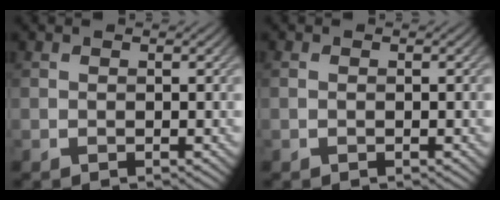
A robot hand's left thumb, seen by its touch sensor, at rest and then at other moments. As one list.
[{"total": 0.5, "force": [-0.1, 0.2, 0.5], "torque": [-0.010, 0.000, 0.000]}]